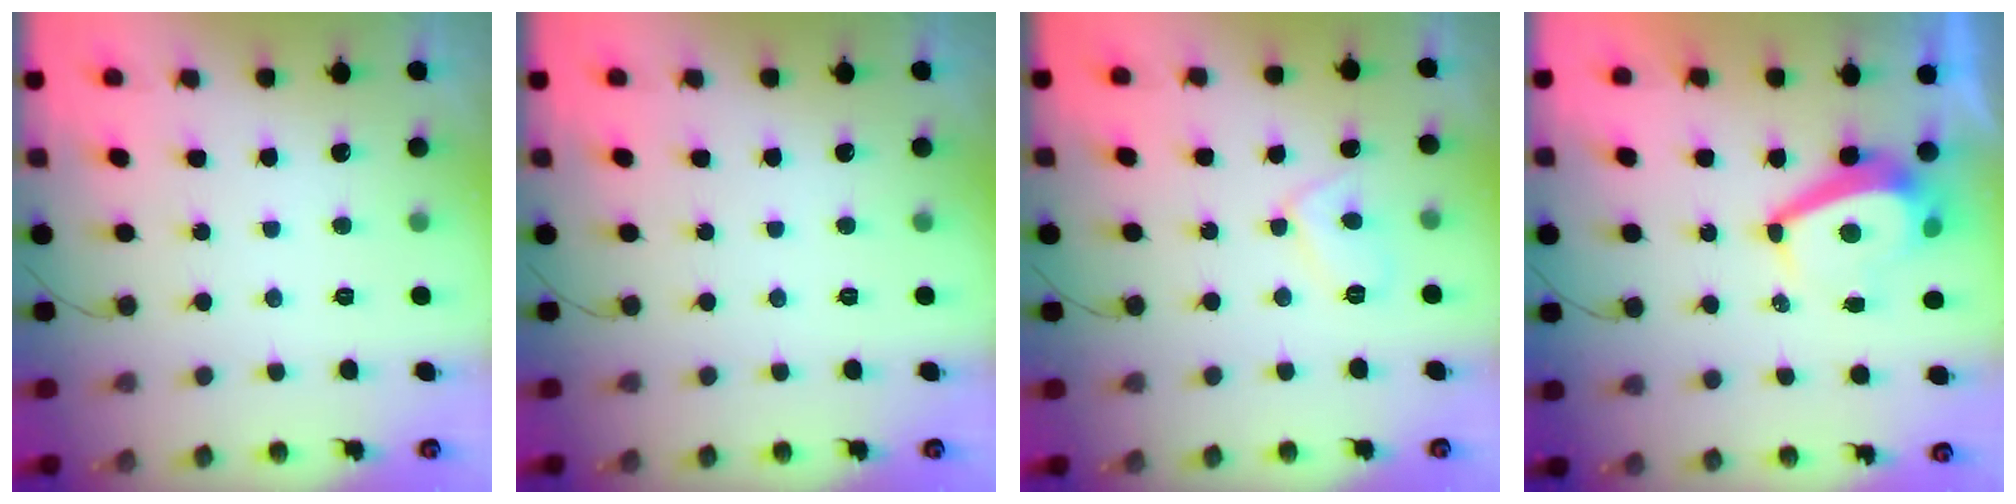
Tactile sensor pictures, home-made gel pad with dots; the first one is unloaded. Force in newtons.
{"total": 0.0}
{"total": 6.1, "press": 6.1, "slide": 0.5}
{"total": 6.5, "press": 6.5, "slide": 0.7}